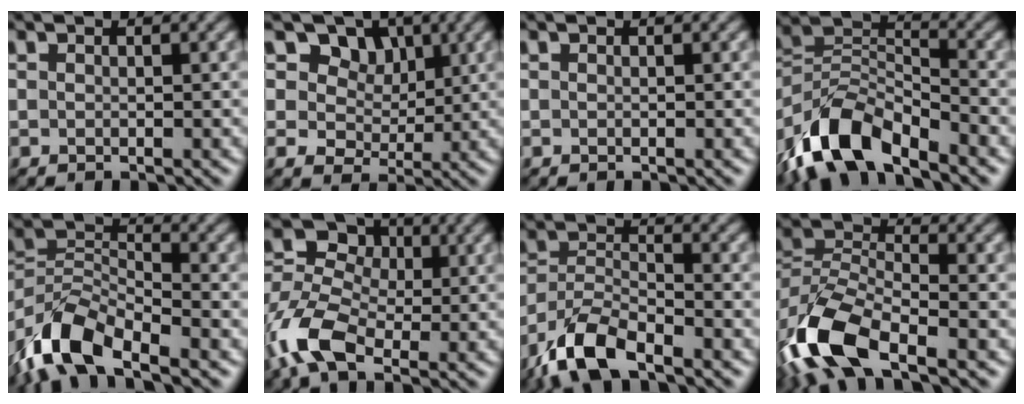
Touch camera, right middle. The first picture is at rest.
{"total": 9.5, "force": [4.6, 7.0, 4.4], "torque": [-0.074, 0.006, 0.062]}
{"total": 0.0}
{"total": 9.1, "force": [-6.6, 3.8, 5.0], "torque": [-0.095, 0.004, -0.143]}
{"total": 8.7, "force": [-6.2, 3.6, 5.0], "torque": [-0.099, 0.003, -0.132]}
{"total": 9.0, "force": [-2.7, 6.3, 5.9], "torque": [-0.142, 0.010, -0.073]}
{"total": 7.0, "force": [-5.2, 2.6, 3.8], "torque": [-0.075, -0.002, -0.106]}
{"total": 10.5, "force": [-6.3, 4.8, 6.9], "torque": [-0.148, -0.004, -0.130]}